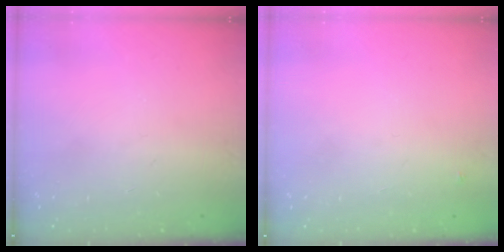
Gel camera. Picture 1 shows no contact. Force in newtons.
{"total": 2.6, "press": 2.6, "slide": 0.2}